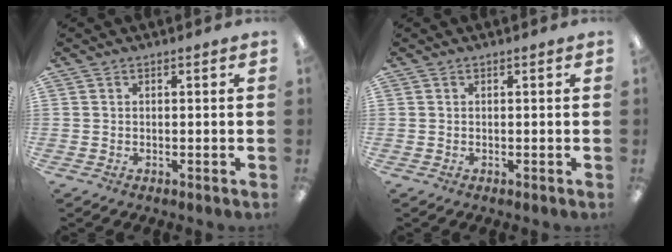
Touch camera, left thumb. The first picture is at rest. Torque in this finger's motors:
{"motor_torque": [-0.01, 0.02, 0.00, 0.00, 0.00]}